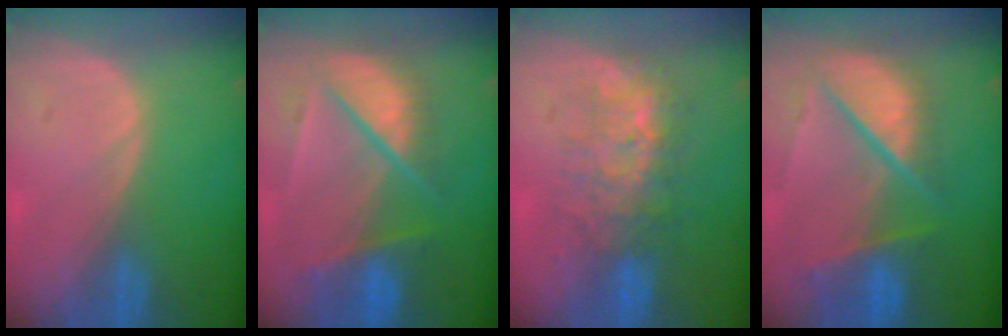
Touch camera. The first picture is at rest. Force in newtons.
{"total": 9.3, "press": 8.2, "slide": 4.4}
{"total": 7.6, "press": 7.3, "slide": 2.2}
{"total": 10.6, "press": 8.9, "slide": 5.8}